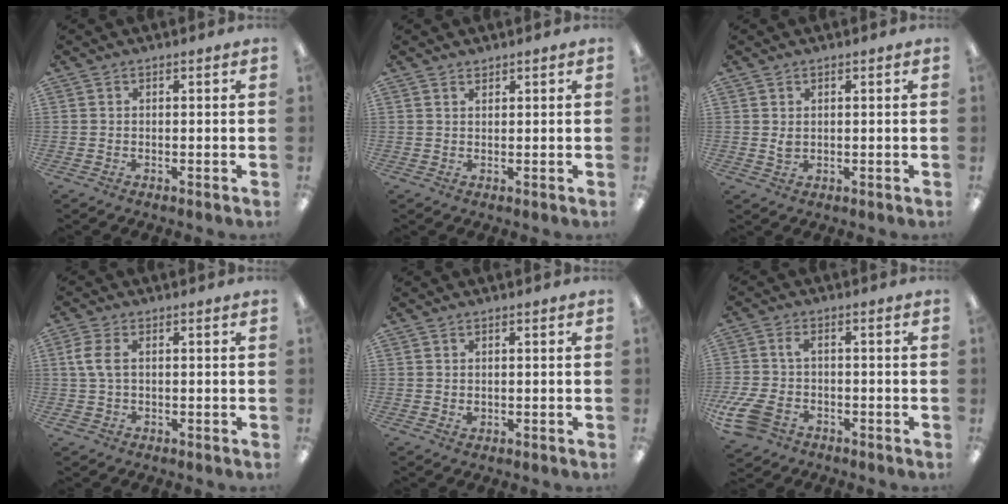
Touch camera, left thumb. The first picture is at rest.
{"total": 1.2, "force": [1.1, 0.4, 0.0], "torque": [0.000, -0.001, 0.022]}
{"total": 1.8, "force": [0.6, 1.1, 1.2], "torque": [-0.019, 0.000, 0.009]}
{"total": 5.1, "force": [0.8, 3.0, 4.1], "torque": [-0.094, 0.005, 0.010]}
{"total": 0.9, "force": [0.5, 0.6, 0.5], "torque": [-0.011, 0.003, 0.009]}
{"total": 7.9, "force": [-2.5, 4.8, 5.8], "torque": [-0.147, 0.003, -0.052]}